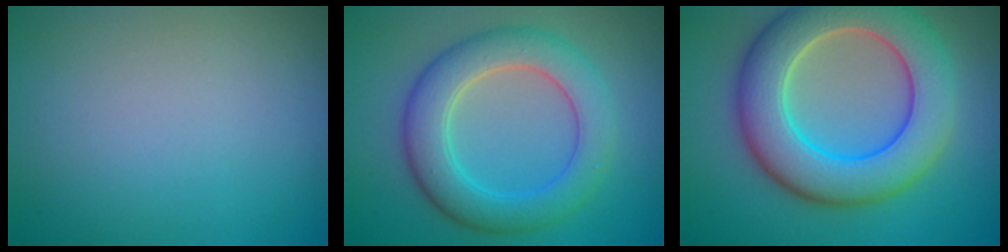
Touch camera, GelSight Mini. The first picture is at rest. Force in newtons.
{"total": 6.4, "press": 6.4, "slide": 0.4}
{"total": 9.7, "press": 9.7, "slide": 0.3}